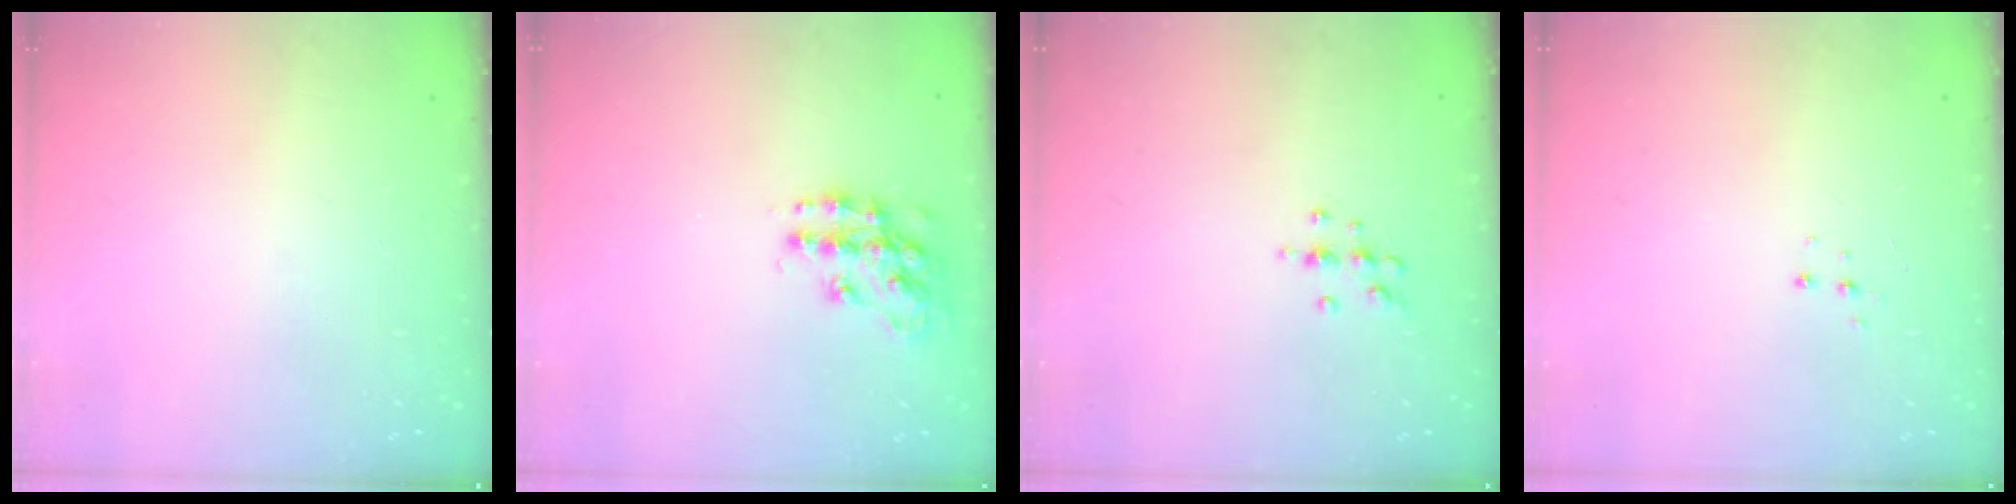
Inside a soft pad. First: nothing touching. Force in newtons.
{"total": 12.2, "press": 12.1, "slide": 0.6}
{"total": 5.7, "press": 5.7, "slide": 0.8}
{"total": 5.2, "press": 5.2, "slide": 0.3}